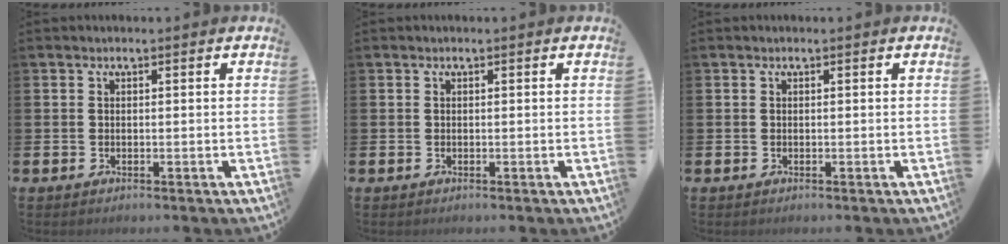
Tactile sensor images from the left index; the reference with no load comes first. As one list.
[{"total": 0.0}, {"total": 0.0}]